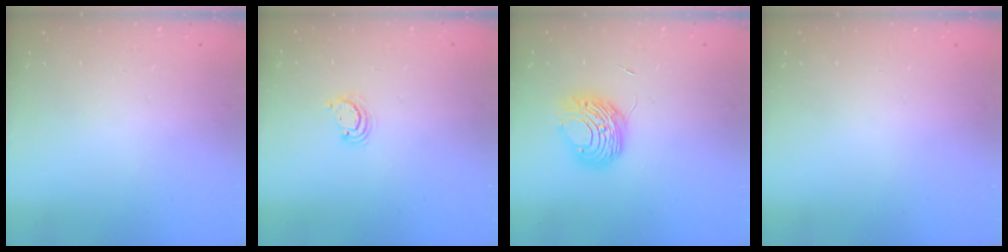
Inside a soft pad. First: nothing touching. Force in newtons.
{"total": 3.0, "press": 3.0, "slide": 0.2}
{"total": 9.1, "press": 9.1, "slide": 0.4}
{"total": 0.0}